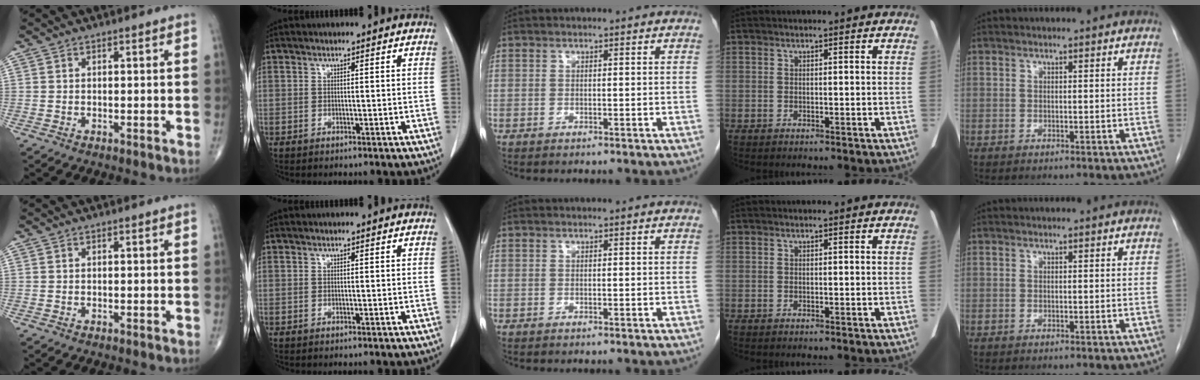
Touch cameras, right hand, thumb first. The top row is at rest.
{}